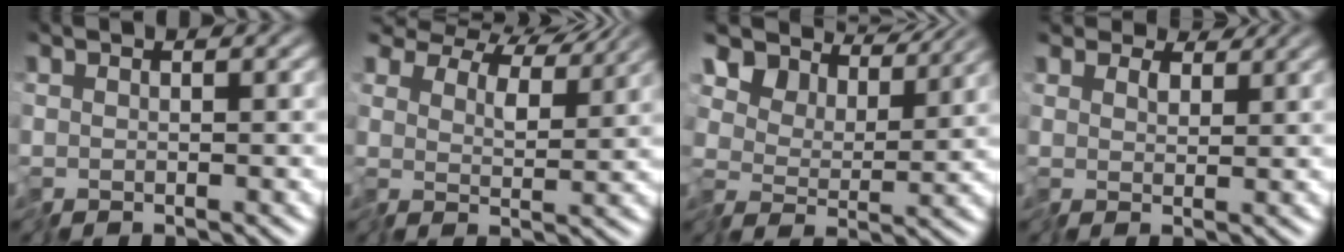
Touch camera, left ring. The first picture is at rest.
{"total": 9.2, "force": [7.8, 3.7, 3.4], "torque": [-0.087, 0.011, 0.113]}
{"total": 7.6, "force": [5.8, 3.7, 3.4], "torque": [-0.079, 0.013, 0.077]}
{"total": 2.6, "force": [2.0, 1.5, 0.8], "torque": [-0.024, 0.004, 0.026]}